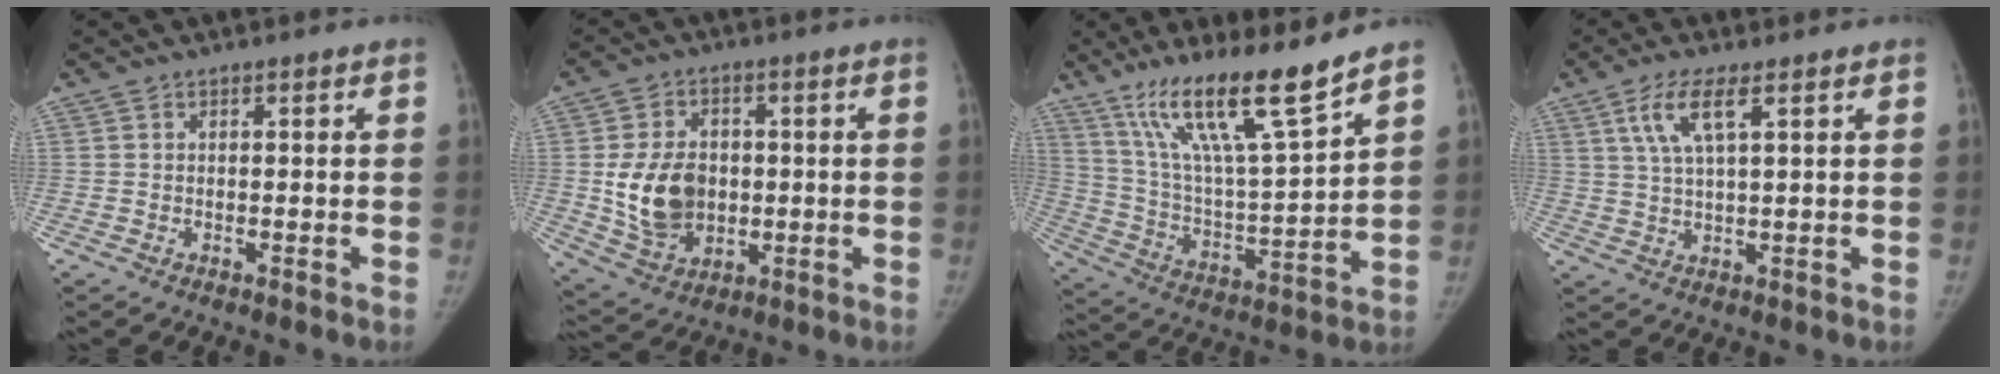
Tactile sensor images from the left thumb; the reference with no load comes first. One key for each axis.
{"total": 12.6, "fx": -0.2, "fy": 9.5, "fz": 8.3, "tx": -0.117, "ty": -0.007, "tz": 0.007}
{"total": 17.7, "fx": 12.8, "fy": 1.7, "fz": 12.0, "tx": -0.193, "ty": -0.074, "tz": 0.237}
{"total": 6.8, "fx": 3.2, "fy": 1.8, "fz": 5.8, "tx": -0.125, "ty": -0.007, "tz": 0.066}